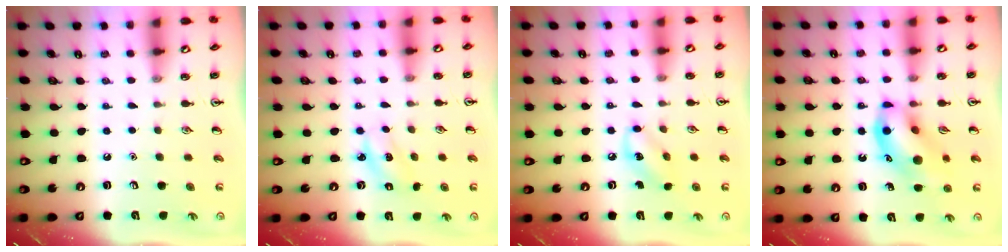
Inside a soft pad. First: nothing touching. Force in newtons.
{"total": 2.2, "press": 2.1, "slide": 0.5}
{"total": 5.7, "press": 5.6, "slide": 0.6}
{"total": 13.5, "press": 13.3, "slide": 1.8}